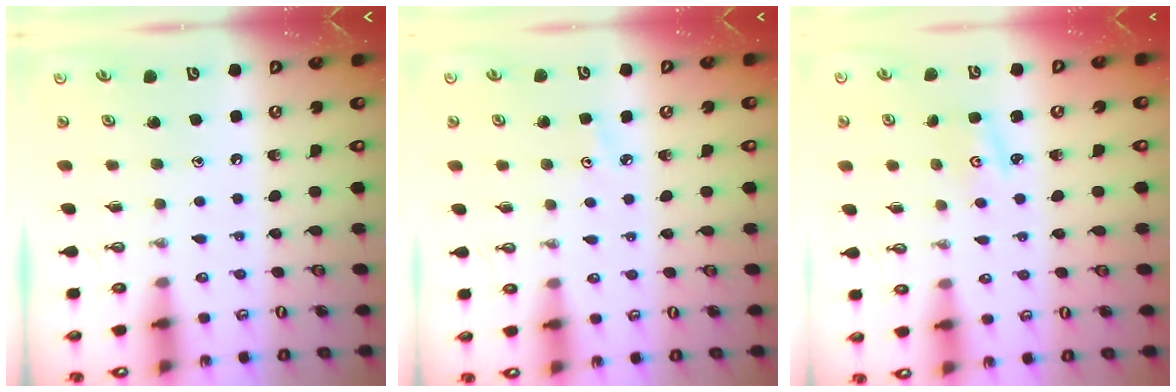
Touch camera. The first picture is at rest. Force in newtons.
{"total": 2.9, "press": 2.9, "slide": 0.3}
{"total": 2.6, "press": 2.6, "slide": 0.4}